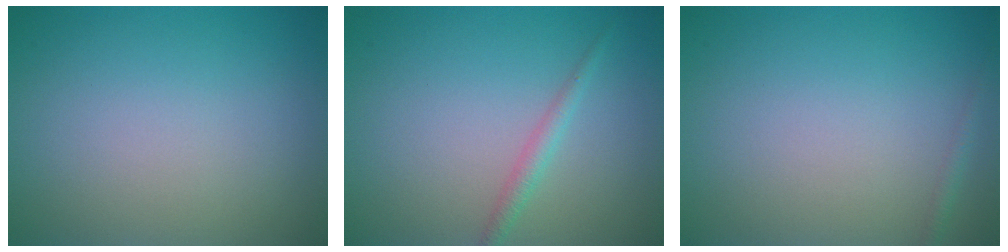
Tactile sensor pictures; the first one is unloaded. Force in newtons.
{"total": 1.4, "press": 1.4, "slide": 0.0}
{"total": 0.8, "press": 0.8, "slide": 0.0}